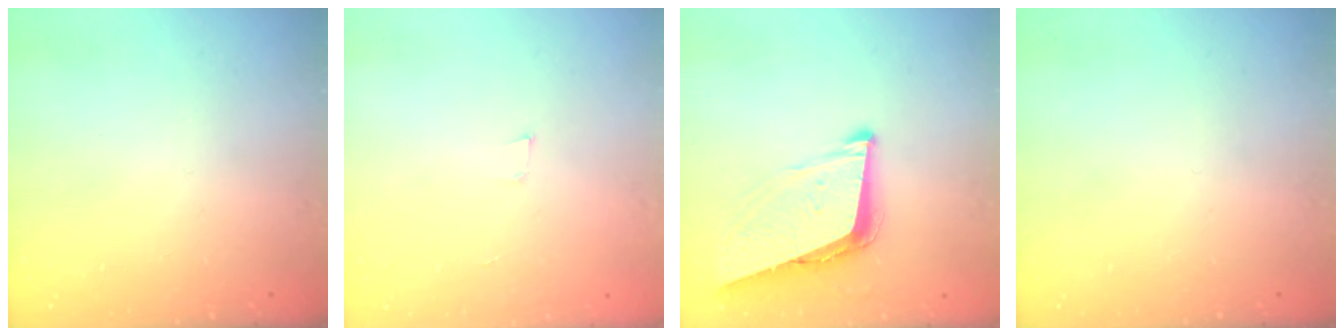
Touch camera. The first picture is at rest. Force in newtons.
{"total": 3.4, "press": 2.2, "slide": 2.6}
{"total": 9.2, "press": 8.8, "slide": 2.7}
{"total": 0.0}